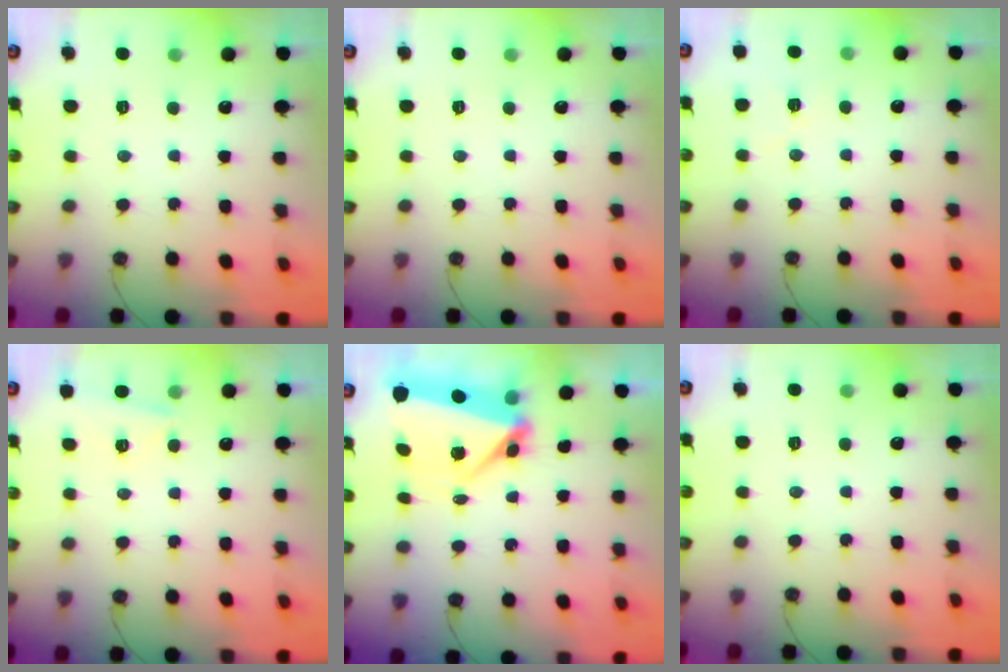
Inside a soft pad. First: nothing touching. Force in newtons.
{"total": 0.0}
{"total": 2.9, "press": 2.7, "slide": 0.9}
{"total": 2.7, "press": 2.4, "slide": 1.2}
{"total": 6.5, "press": 6.3, "slide": 1.7}
{"total": 0.0}